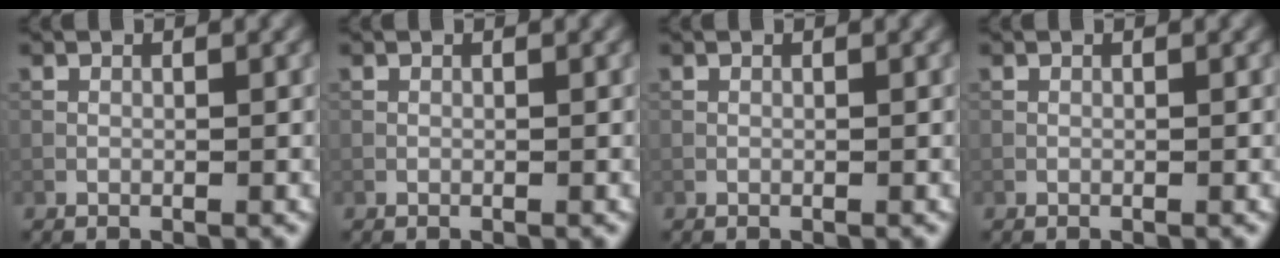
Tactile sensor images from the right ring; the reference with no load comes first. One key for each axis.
{"total": 0.0}
{"total": 0.0}
{"total": 0.0}